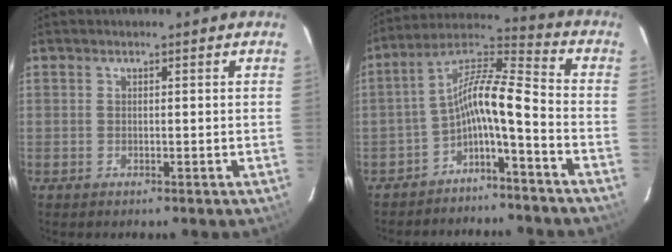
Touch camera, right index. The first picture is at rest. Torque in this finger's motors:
{"motor_torque": [1.16, -0.97, 0.62, 0.16]}